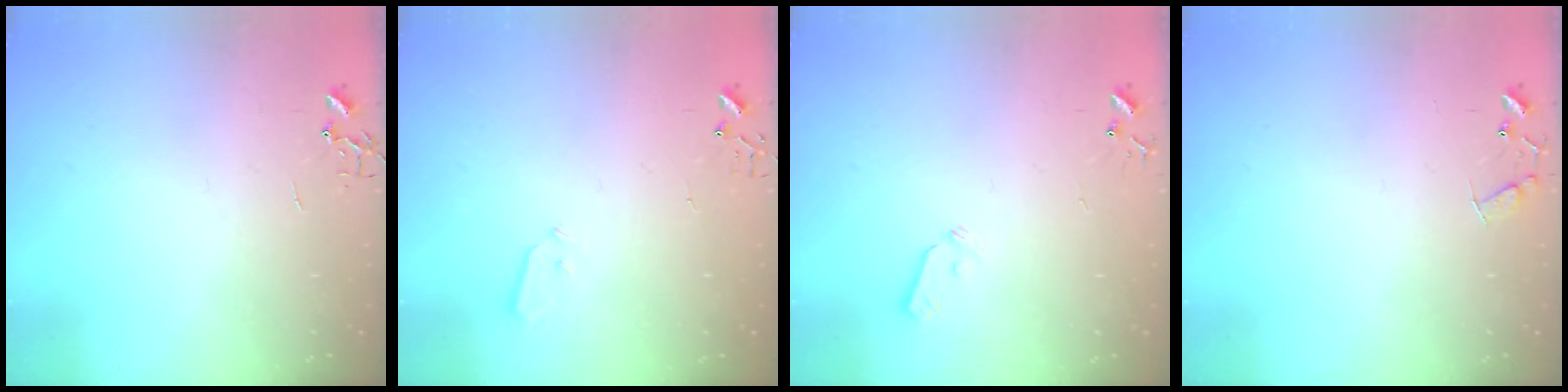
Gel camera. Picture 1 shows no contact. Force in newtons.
{"total": 3.5, "press": 3.5, "slide": 0.6}
{"total": 5.8, "press": 5.8, "slide": 0.5}
{"total": 8.1, "press": 8.1, "slide": 0.5}